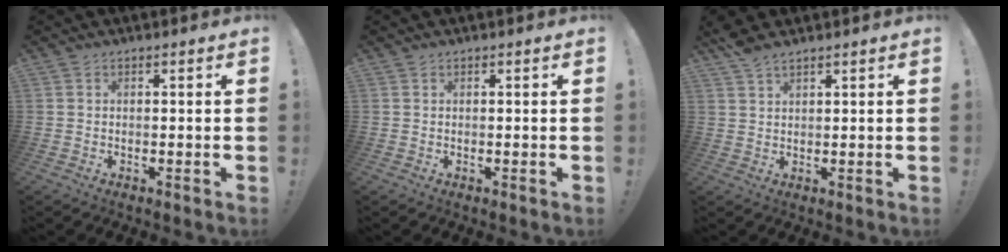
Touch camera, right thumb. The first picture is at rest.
{"total": 0.0}
{"total": 4.1, "force": [3.3, 1.1, 2.1], "torque": [-0.037, -0.018, 0.063]}